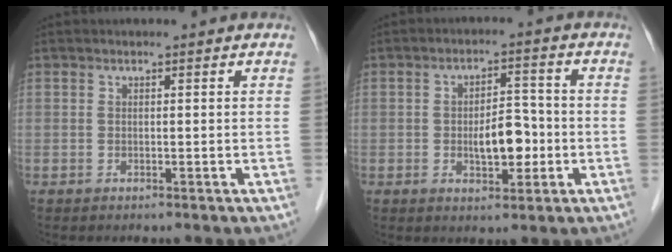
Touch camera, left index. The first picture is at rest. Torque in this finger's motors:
{"motor_torque": [0.10, 0.06, 0.12, 0.03]}